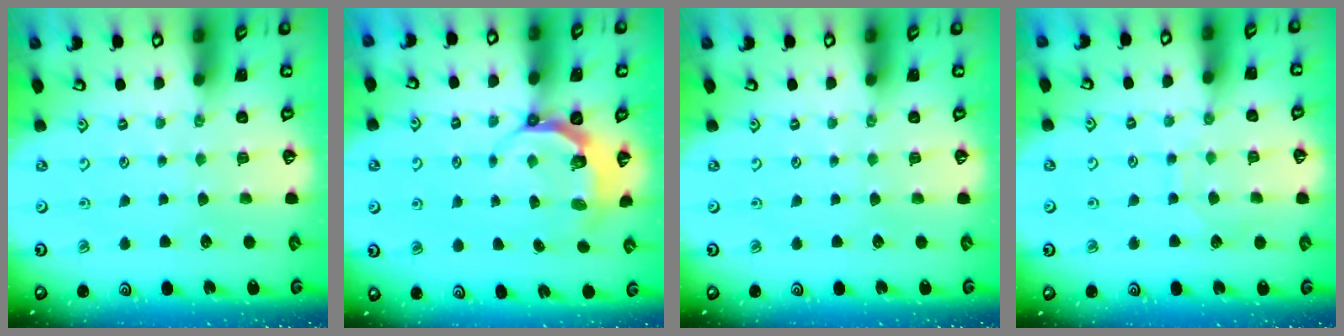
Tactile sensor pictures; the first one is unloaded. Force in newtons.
{"total": 6.2, "press": 5.3, "slide": 3.3}
{"total": 0.0}
{"total": 6.2, "press": 6.2, "slide": 0.2}